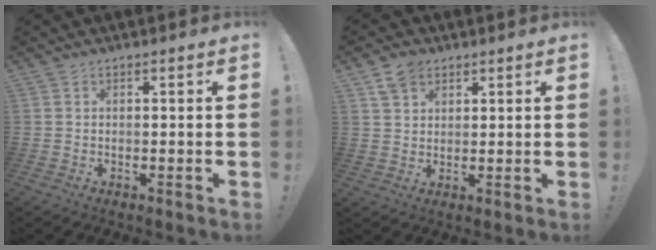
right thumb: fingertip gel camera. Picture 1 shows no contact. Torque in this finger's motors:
{"motor_torque": [-0.13, 0.02, -0.23, -0.03, -0.02]}